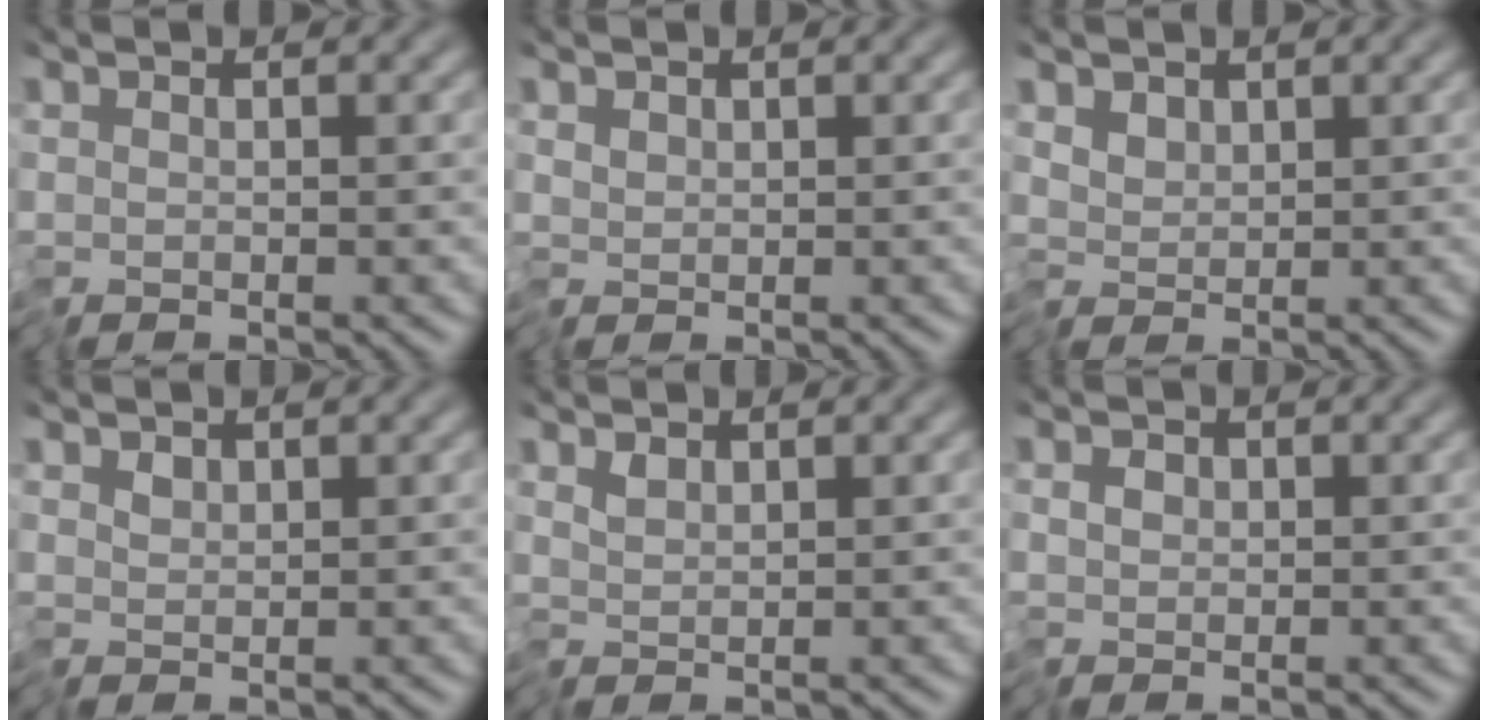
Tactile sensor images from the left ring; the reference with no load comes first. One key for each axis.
{"total": 0.7, "fx": 0.2, "fy": 0.4, "fz": 0.5, "tx": -0.011, "ty": 0.000, "tz": 0.002}
{"total": 1.4, "fx": 0.4, "fy": 1.0, "fz": 0.8, "tx": -0.011, "ty": 0.000, "tz": 0.009}
{"total": 0.6, "fx": 0.4, "fy": 0.3, "fz": 0.4, "tx": -0.004, "ty": -0.001, "tz": 0.007}
{"total": 0.5, "fx": 0.4, "fy": -0.2, "fz": 0.3, "tx": -0.002, "ty": -0.003, "tz": 0.011}
{"total": 1.4, "fx": -0.1, "fy": 1.1, "fz": 0.9, "tx": -0.013, "ty": 0.002, "tz": -0.005}